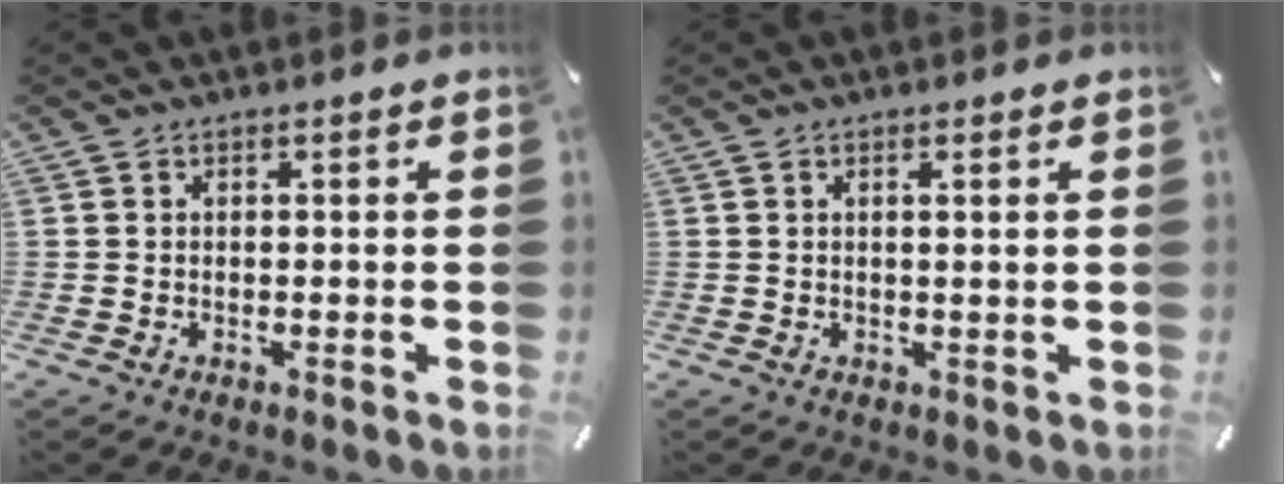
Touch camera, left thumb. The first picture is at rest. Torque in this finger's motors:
{"motor_torque": [-0.08, -0.53, 0.01, 0.17, -0.01]}